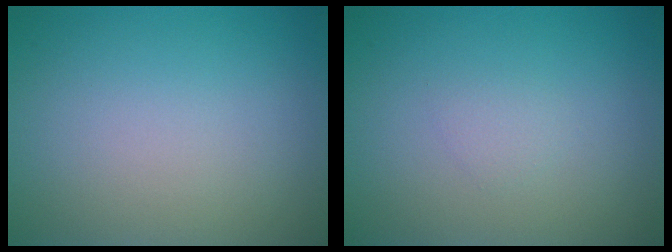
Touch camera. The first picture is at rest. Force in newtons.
{"total": 0.8, "press": 0.8, "slide": 0.1}